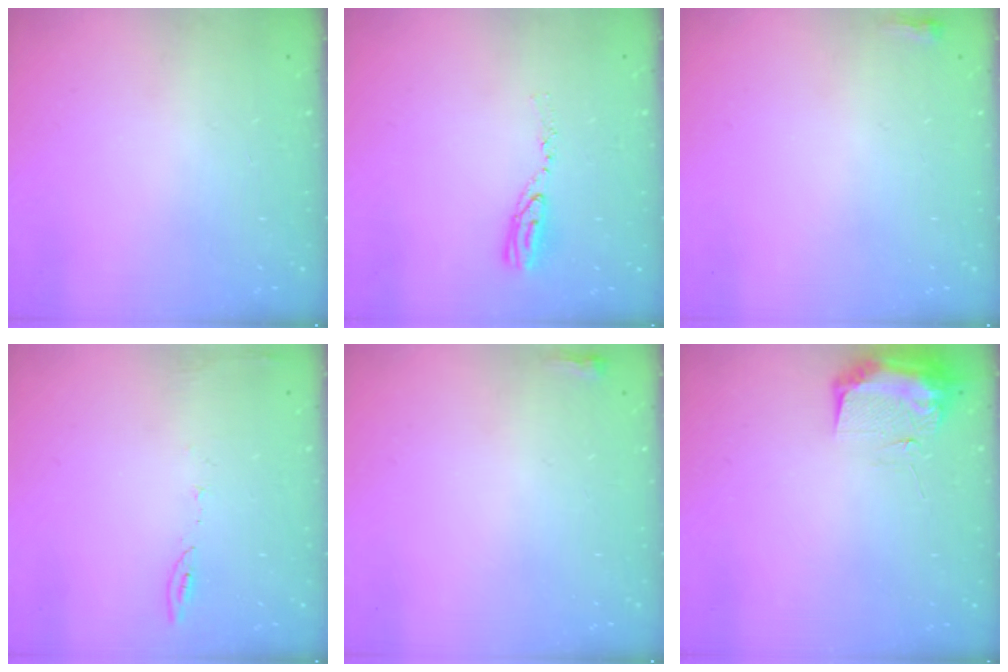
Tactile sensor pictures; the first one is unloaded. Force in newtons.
{"total": 5.9, "press": 5.9, "slide": 0.5}
{"total": 2.2, "press": 2.2, "slide": 0.6}
{"total": 5.8, "press": 5.7, "slide": 0.9}
{"total": 2.2, "press": 2.2, "slide": 0.6}
{"total": 9.4, "press": 9.4, "slide": 0.9}